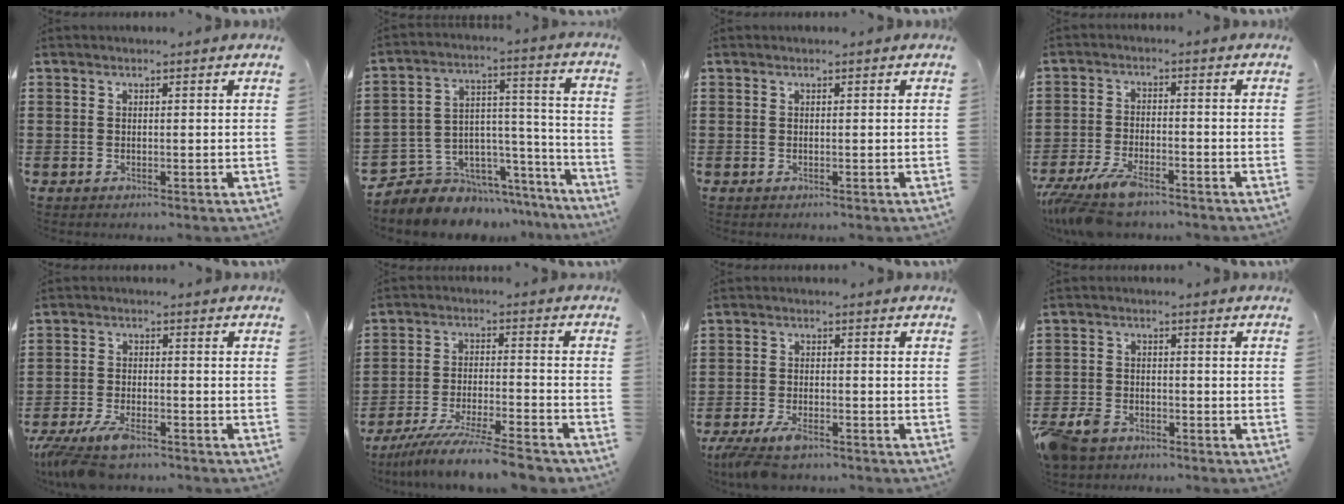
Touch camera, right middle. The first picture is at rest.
{"total": 6.7, "force": [-5.4, 4.0, -0.2], "torque": [-0.009, 0.010, -0.100]}
{"total": 0.0}
{"total": 6.7, "force": [-5.4, 1.8, 3.6], "torque": [-0.096, -0.008, -0.107]}
{"total": 6.1, "force": [-4.8, 1.7, 3.3], "torque": [-0.086, -0.009, -0.096]}
{"total": 9.0, "force": [-8.1, 0.0, 4.0], "torque": [-0.075, -0.002, -0.156]}
{"total": 4.6, "force": [-3.7, 1.2, 2.5], "torque": [-0.068, -0.011, -0.078]}
{"total": 4.5, "force": [-3.9, 2.0, 1.2], "torque": [-0.055, -0.004, -0.089]}